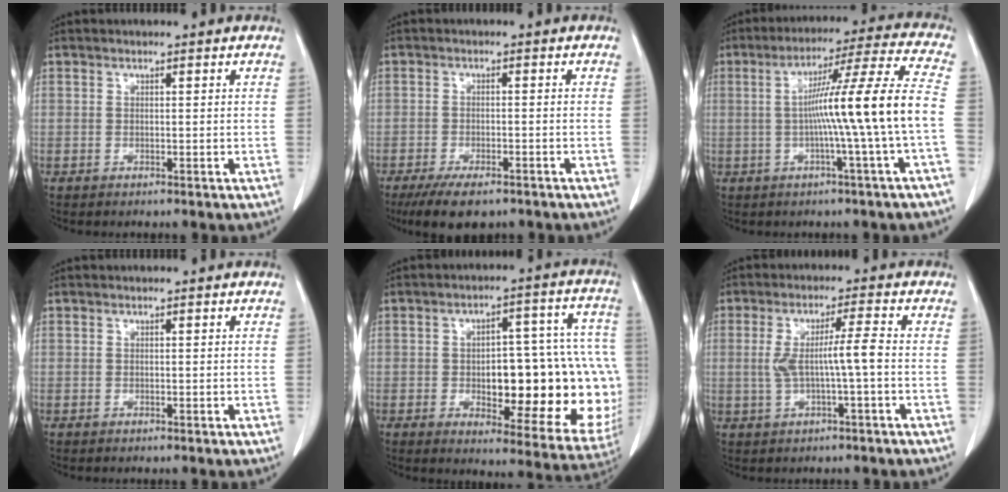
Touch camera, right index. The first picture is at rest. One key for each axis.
{"total": 7.3, "fx": -5.4, "fy": 2.6, "fz": 4.3, "tx": -0.068, "ty": -0.010, "tz": -0.085}
{"total": 13.7, "fx": -1.7, "fy": -2.5, "fz": 13.4, "tx": -0.206, "ty": 0.011, "tz": -0.028}
{"total": 0.0}
{"total": 23.5, "fx": -2.5, "fy": 8.4, "fz": 21.8, "tx": -0.197, "ty": 0.039, "tz": -0.003}
{"total": 5.8, "fx": -0.4, "fy": -0.1, "fz": 5.8, "tx": -0.111, "ty": 0.010, "tz": -0.005}